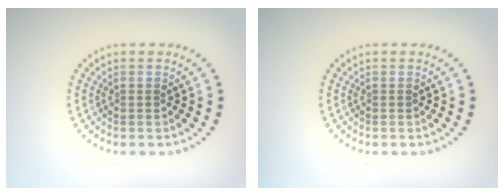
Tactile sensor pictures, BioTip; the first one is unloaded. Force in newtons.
{"total": 0.0}